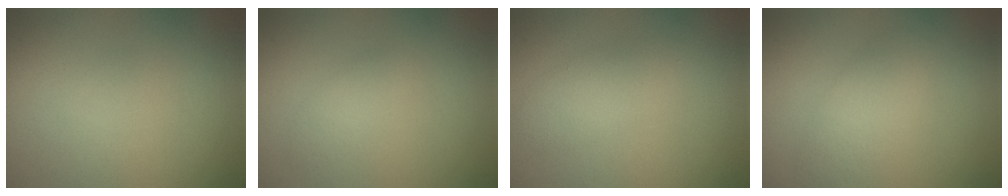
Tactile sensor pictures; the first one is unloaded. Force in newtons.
{"total": 1.4, "press": 1.4, "slide": 0.1}
{"total": 2.9, "press": 2.9, "slide": 0.1}
{"total": 3.0, "press": 3.0, "slide": 0.0}